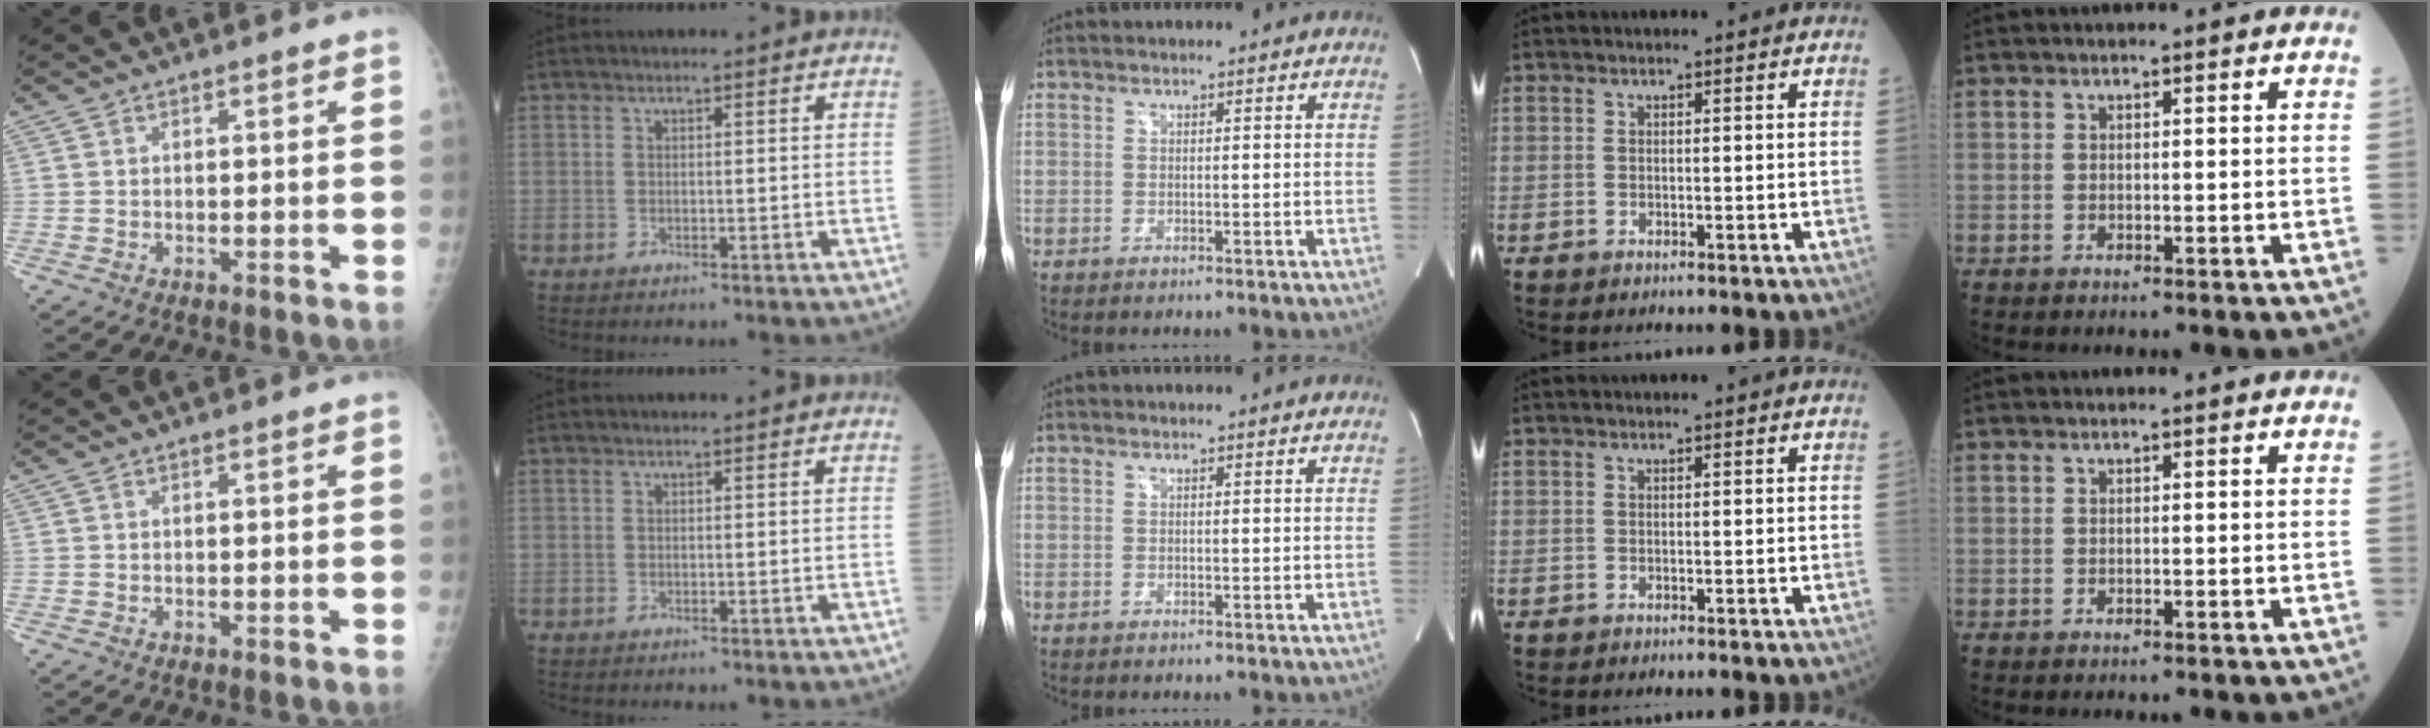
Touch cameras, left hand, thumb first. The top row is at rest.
{}